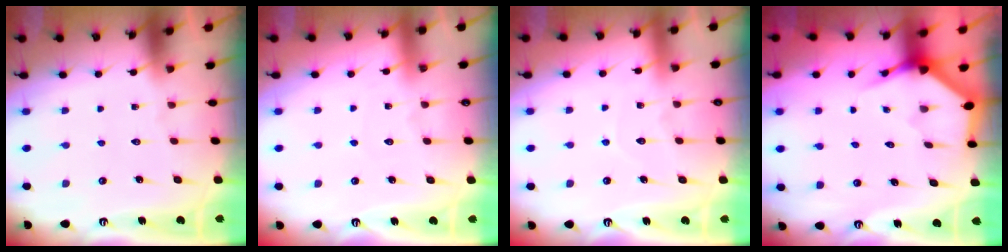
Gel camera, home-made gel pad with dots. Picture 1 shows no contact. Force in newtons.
{"total": 2.6, "press": 2.6, "slide": 0.4}
{"total": 5.8, "press": 5.8, "slide": 0.5}
{"total": 3.6, "press": 3.6, "slide": 0.1}